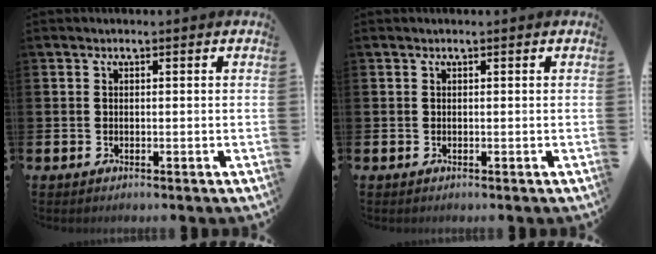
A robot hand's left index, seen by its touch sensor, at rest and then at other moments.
{"total": 0.0}